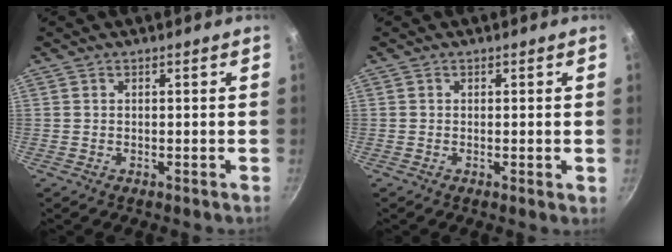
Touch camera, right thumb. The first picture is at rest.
{"total": 1.1, "force": [-0.1, 0.2, 1.1], "torque": [-0.017, -0.003, -0.004]}